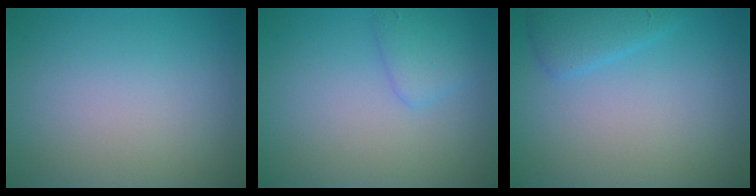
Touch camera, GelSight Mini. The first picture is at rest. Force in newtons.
{"total": 1.8, "press": 1.8, "slide": 0.2}
{"total": 2.2, "press": 2.2, "slide": 0.2}